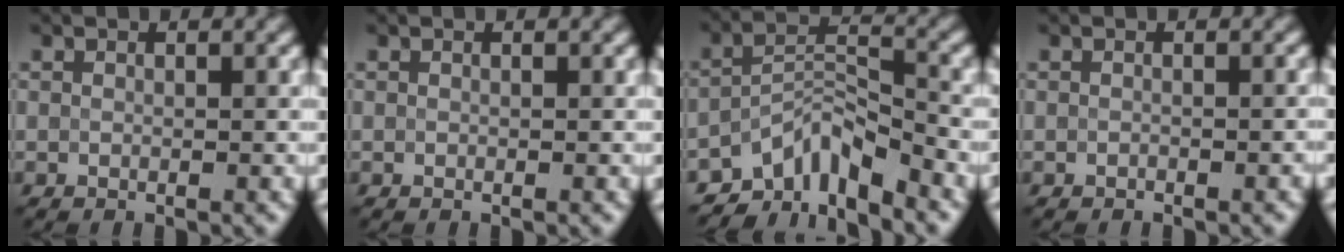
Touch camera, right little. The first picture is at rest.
{"total": 0.0}
{"total": 5.5, "force": [-4.2, 2.0, 2.9], "torque": [-0.037, 0.003, -0.083]}
{"total": 0.5, "force": [-0.5, 0.1, 0.2], "torque": [-0.002, 0.001, -0.007]}